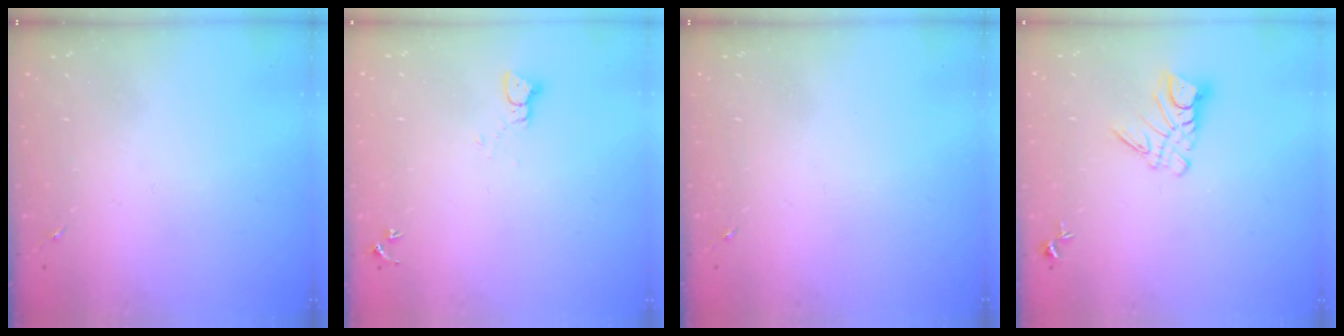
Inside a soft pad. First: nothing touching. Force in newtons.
{"total": 2.2, "press": 2.2, "slide": 0.2}
{"total": 0.0}
{"total": 9.2, "press": 9.2, "slide": 0.9}